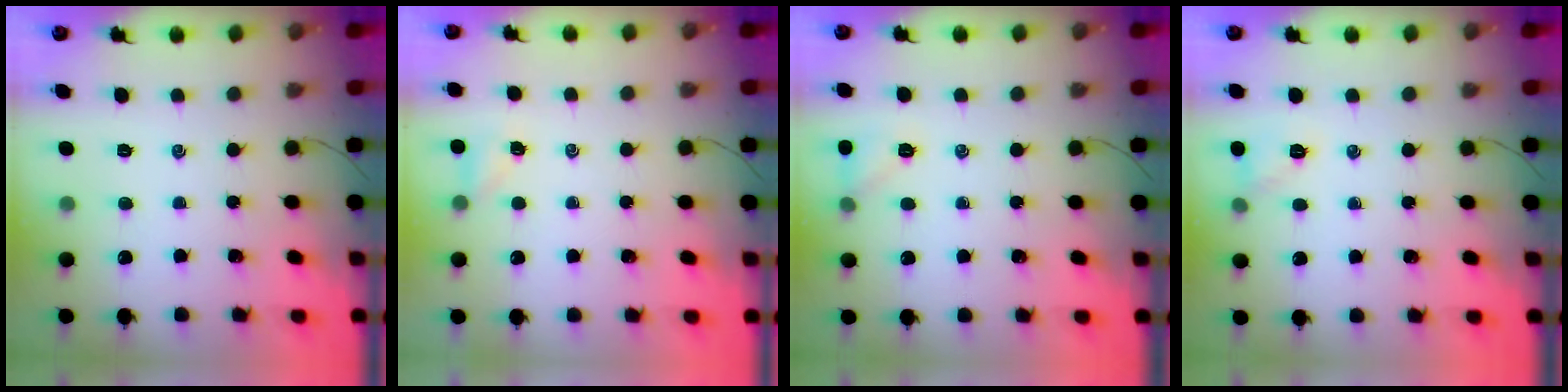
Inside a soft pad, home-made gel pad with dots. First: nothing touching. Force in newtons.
{"total": 2.4, "press": 2.3, "slide": 0.9}
{"total": 6.6, "press": 6.4, "slide": 1.7}
{"total": 6.3, "press": 6.2, "slide": 1.3}